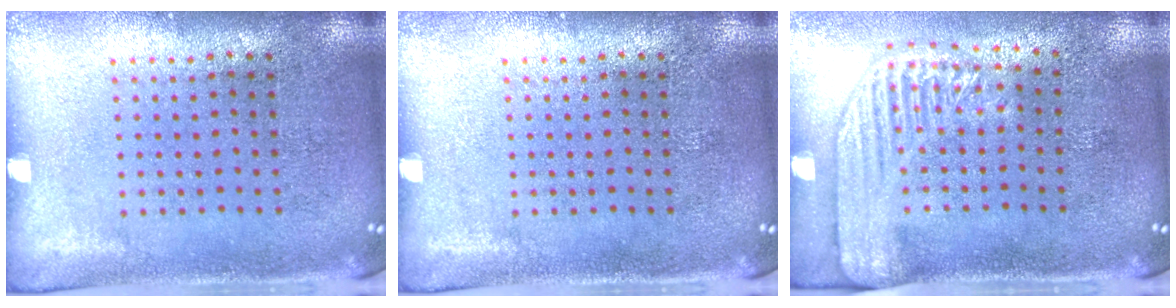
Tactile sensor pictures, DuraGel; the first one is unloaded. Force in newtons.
{"total": 0.0}
{"total": 2.2, "press": 1.9, "slide": 1.0}